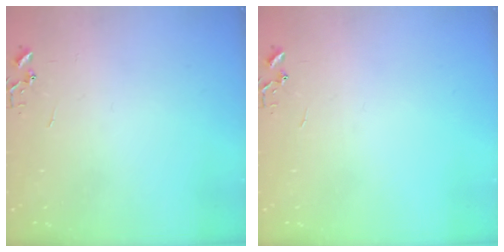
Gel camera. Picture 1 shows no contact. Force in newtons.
{"total": 0.0}